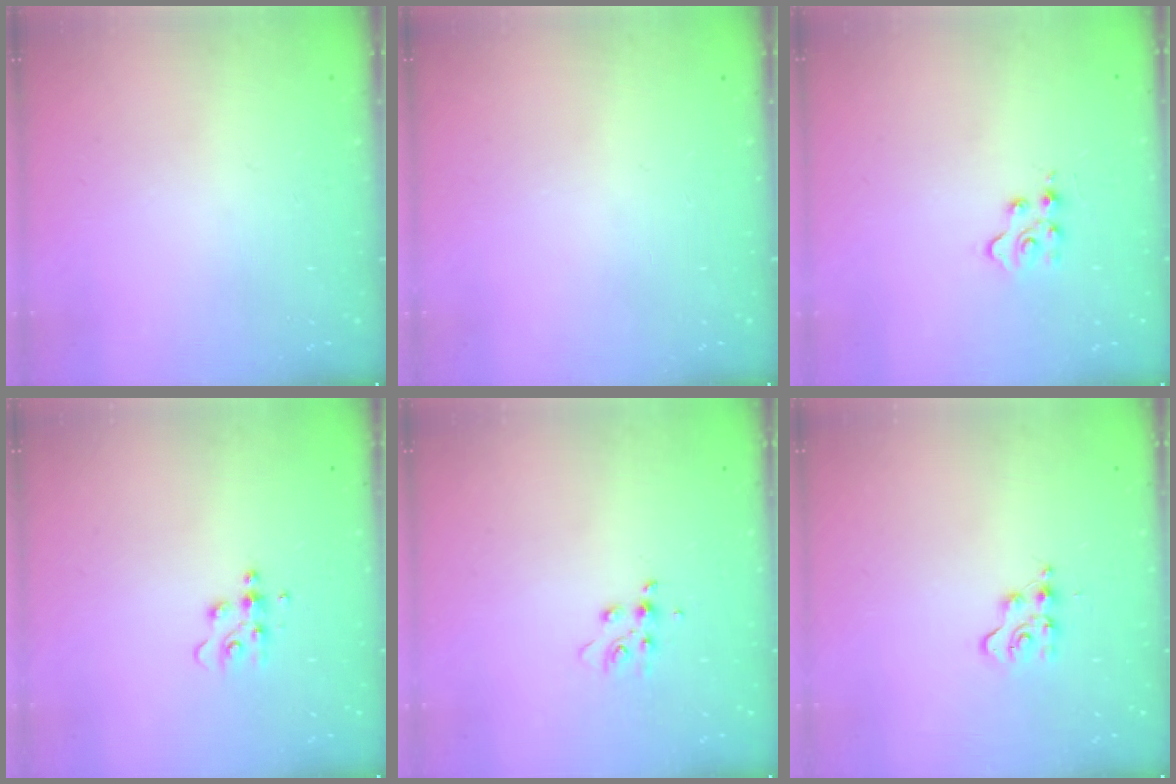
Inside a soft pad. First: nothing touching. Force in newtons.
{"total": 0.0}
{"total": 3.9, "press": 3.8, "slide": 0.7}
{"total": 5.1, "press": 5.1, "slide": 0.5}
{"total": 6.3, "press": 6.3, "slide": 0.7}
{"total": 5.8, "press": 5.8, "slide": 0.6}